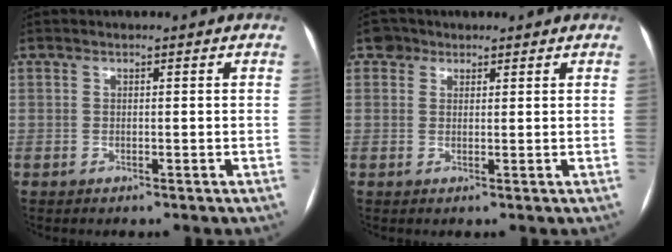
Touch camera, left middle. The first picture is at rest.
{"total": 2.9, "force": [2.0, 2.1, 0.0], "torque": [0.006, 0.012, 0.026]}